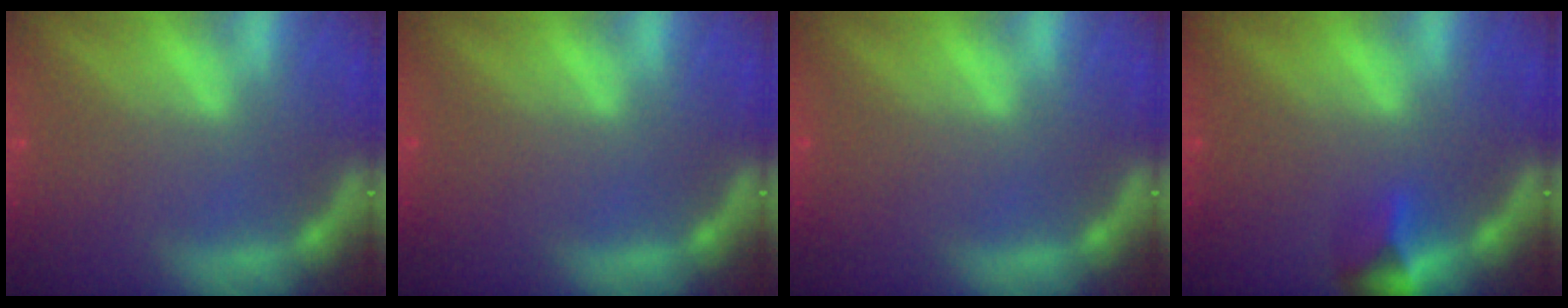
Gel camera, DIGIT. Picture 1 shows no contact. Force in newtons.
{"total": 0.0}
{"total": 0.0}
{"total": 2.4}